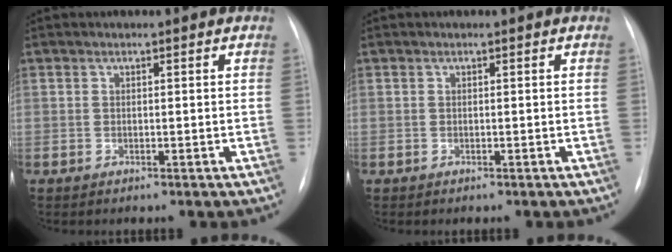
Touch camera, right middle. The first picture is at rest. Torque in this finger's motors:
{"motor_torque": [0.98, -1.16, -0.01, 0.01]}